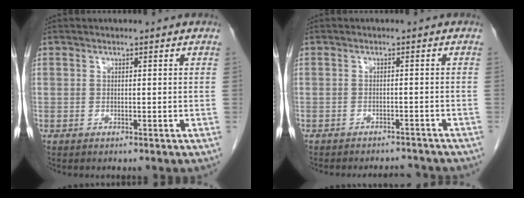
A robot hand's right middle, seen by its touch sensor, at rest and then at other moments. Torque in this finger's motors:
{"motor_torque": [0.06, -0.05, 0.02, 0.01]}